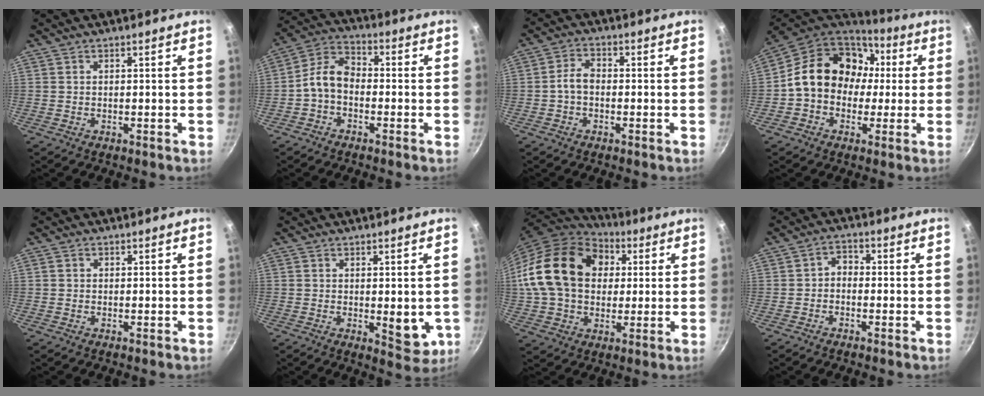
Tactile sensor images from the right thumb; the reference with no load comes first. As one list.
[{"total": 5.0, "force": [-1.5, 3.1, 3.6], "torque": [-0.066, 0.030, -0.036]}, {"total": 3.8, "force": [-0.8, 2.5, 2.8], "torque": [-0.048, 0.023, -0.022]}, {"total": 17.8, "force": [1.8, 14.5, 10.1], "torque": [-0.131, 0.049, 0.018]}, {"total": 0.8, "force": [0.1, 0.7, 0.2], "torque": [-0.001, 0.003, -0.001]}, {"total": 5.9, "force": [-0.3, 2.7, 5.3], "torque": [-0.057, -0.011, 0.004]}, {"total": 22.4, "force": [4.1, 16.7, 14.3], "torque": [-0.238, 0.025, 0.067]}, {"total": 2.6, "force": [-0.9, 1.9, 1.5], "torque": [-0.018, 0.016, -0.023]}]